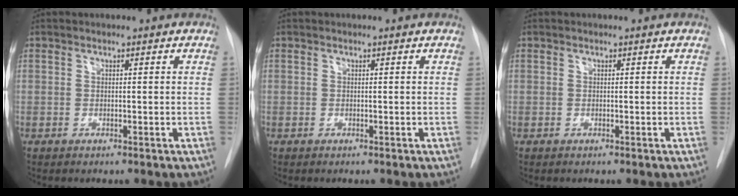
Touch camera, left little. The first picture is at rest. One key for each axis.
{"total": 0.0}
{"total": 0.0}